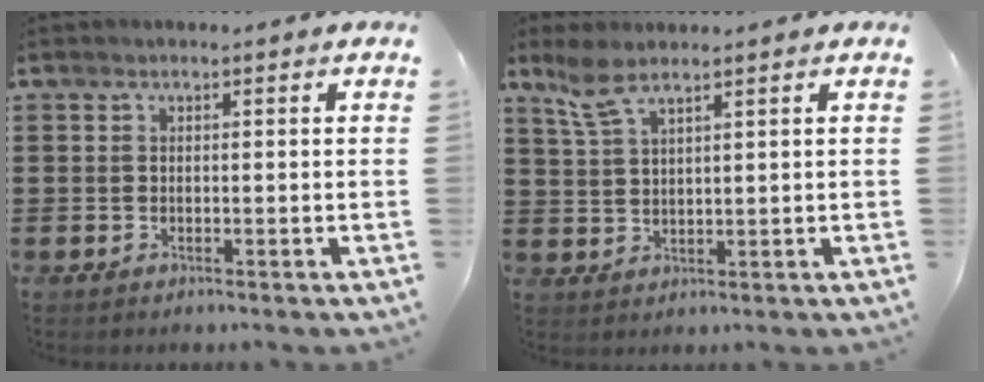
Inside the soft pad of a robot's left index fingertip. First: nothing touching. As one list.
[{"total": 4.4, "force": [3.1, 1.0, 3.0], "torque": [-0.067, 0.003, 0.057]}]